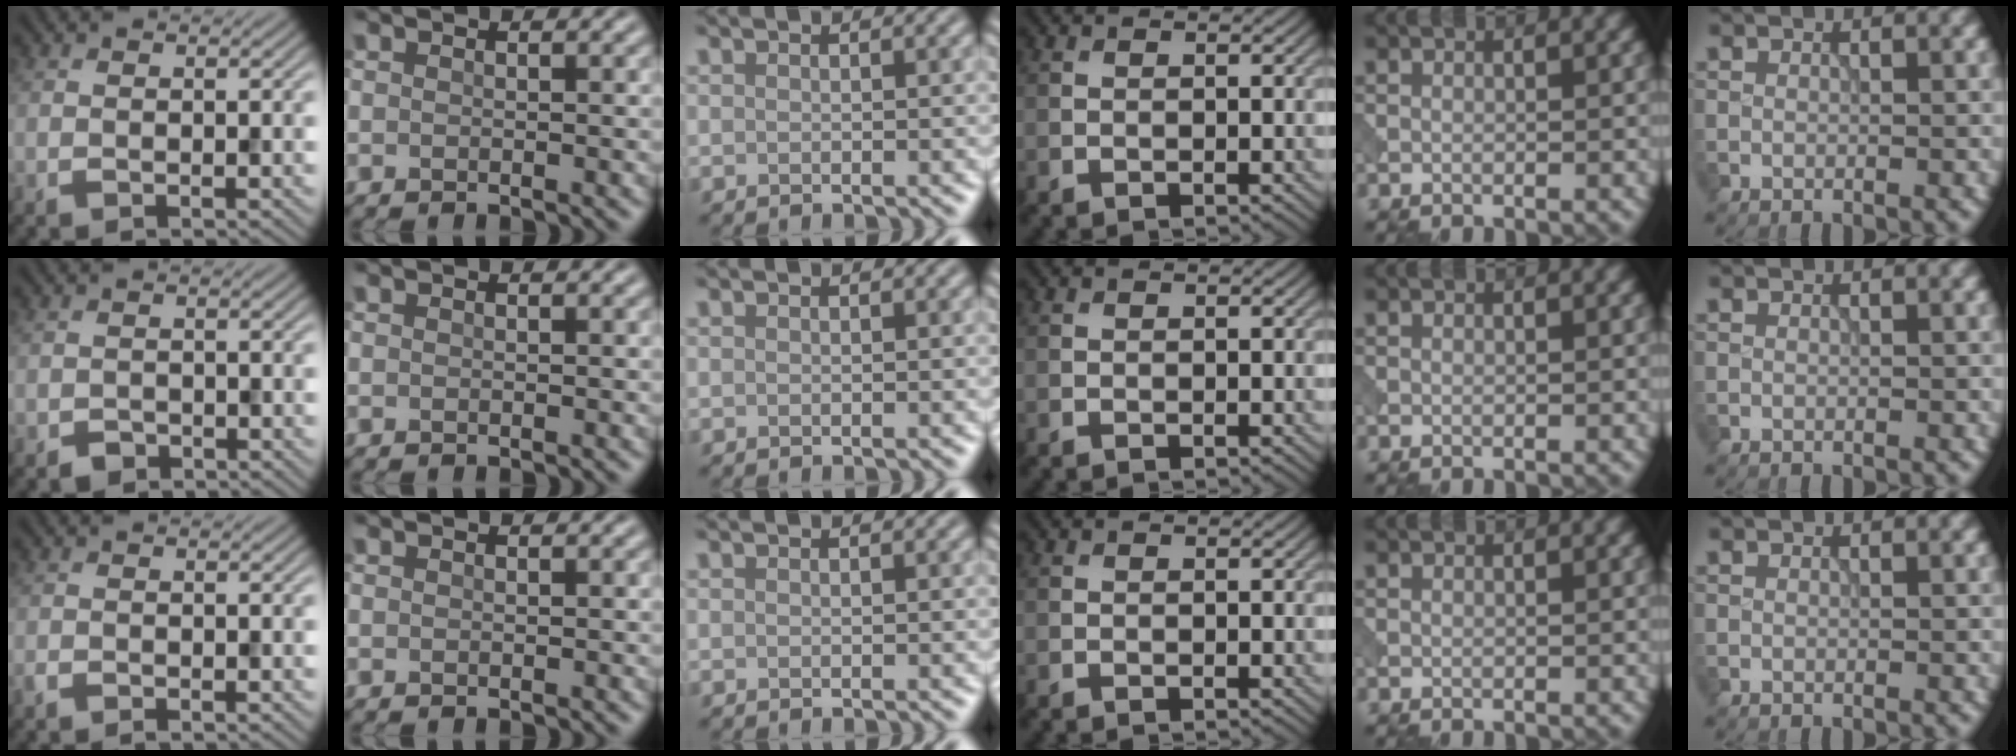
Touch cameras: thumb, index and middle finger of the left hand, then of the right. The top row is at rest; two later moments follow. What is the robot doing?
{"motion": "open", "object": "sandwich press"}